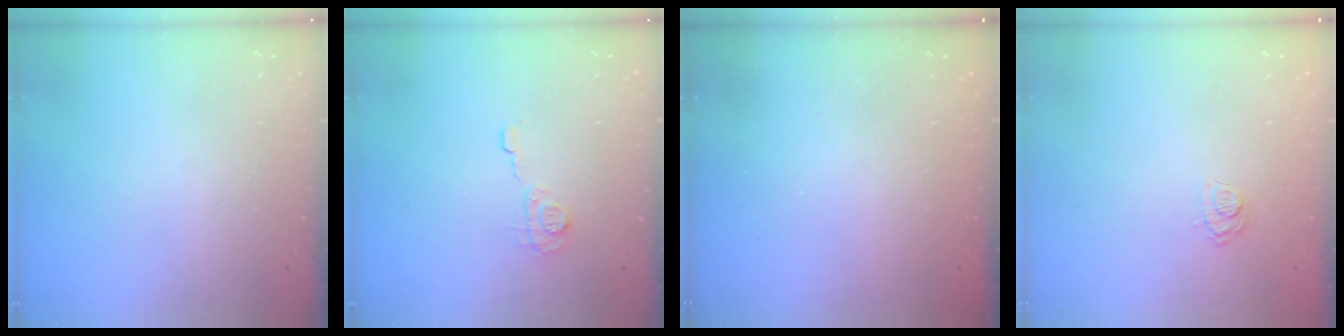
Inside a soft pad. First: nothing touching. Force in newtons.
{"total": 6.6, "press": 6.6, "slide": 0.4}
{"total": 2.4, "press": 2.2, "slide": 0.8}
{"total": 7.6, "press": 7.5, "slide": 1.4}